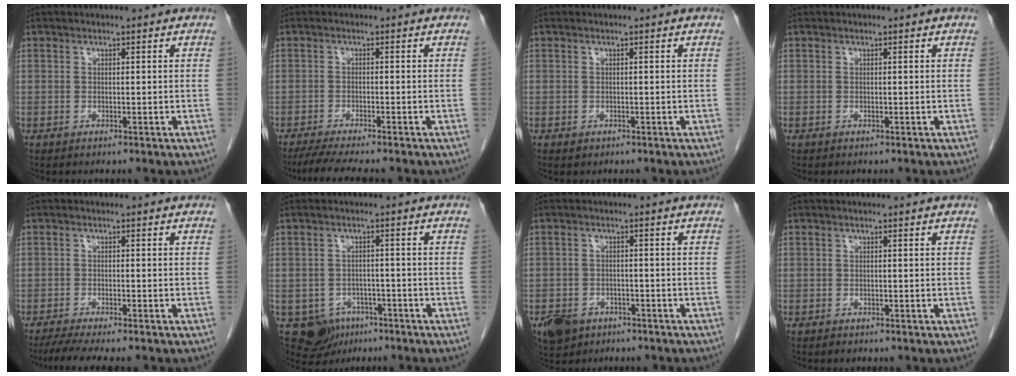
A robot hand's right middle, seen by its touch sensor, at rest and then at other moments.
{"total": 7.3, "force": [-6.2, 0.3, 3.8], "torque": [-0.057, -0.017, -0.100]}
{"total": 0.5, "force": [-0.3, 0.4, 0.2], "torque": [-0.005, 0.001, -0.002]}
{"total": 0.0}
{"total": 6.1, "force": [-5.0, 0.2, 3.4], "torque": [-0.051, -0.013, -0.081]}
{"total": 7.6, "force": [-4.2, 6.0, 2.0], "torque": [-0.037, 0.004, -0.055]}
{"total": 6.2, "force": [-3.9, 4.5, 1.9], "torque": [-0.037, 0.004, -0.054]}
{"total": 0.7, "force": [-0.5, 0.4, 0.2], "torque": [-0.007, 0.000, -0.006]}